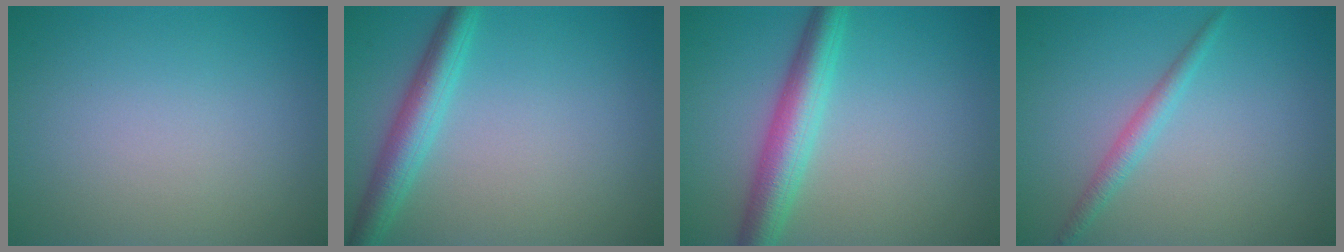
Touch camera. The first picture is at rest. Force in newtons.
{"total": 3.7, "press": 3.7, "slide": 0.2}
{"total": 4.7, "press": 4.7, "slide": 0.1}
{"total": 1.7, "press": 1.7, "slide": 0.0}